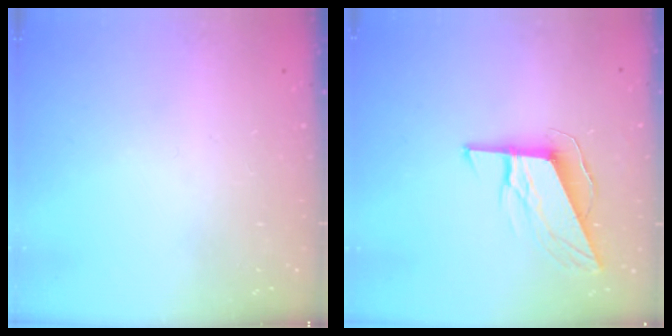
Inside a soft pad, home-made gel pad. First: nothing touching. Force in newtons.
{"total": 10.1, "press": 10.0, "slide": 1.6}